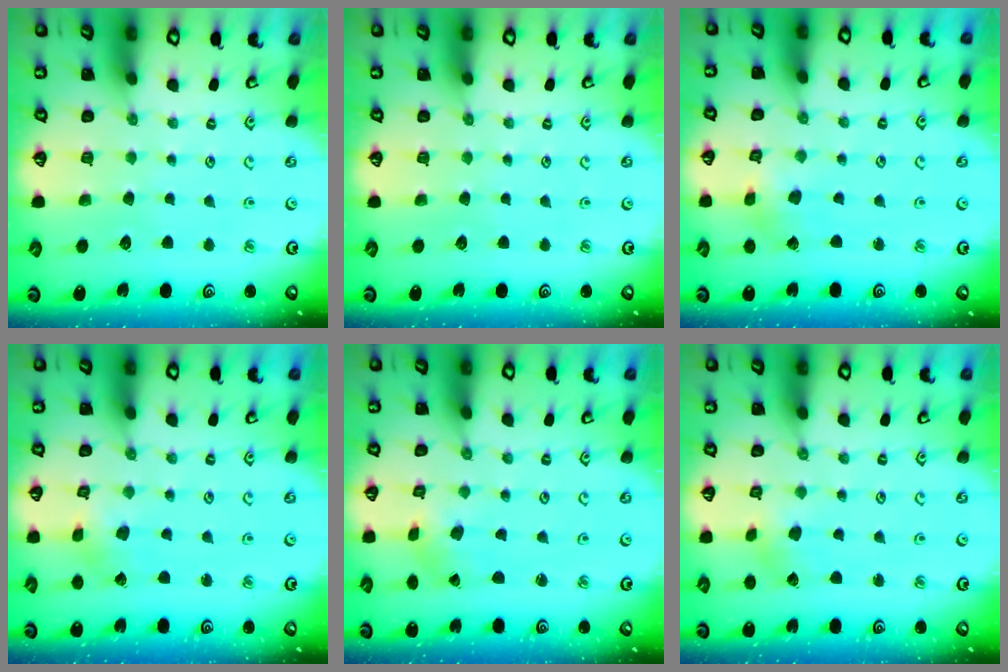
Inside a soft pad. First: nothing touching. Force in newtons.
{"total": 0.0}
{"total": 1.5, "press": 1.5, "slide": 0.2}
{"total": 2.2, "press": 2.2, "slide": 0.2}
{"total": 2.7, "press": 2.3, "slide": 1.3}
{"total": 2.7, "press": 2.6, "slide": 0.6}